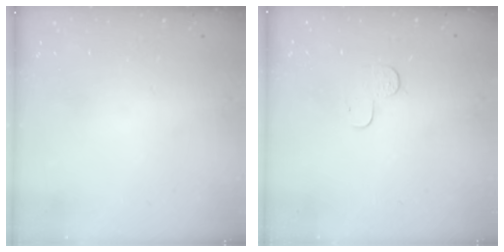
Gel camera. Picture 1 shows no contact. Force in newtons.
{"total": 3.1, "press": 3.1, "slide": 0.3}